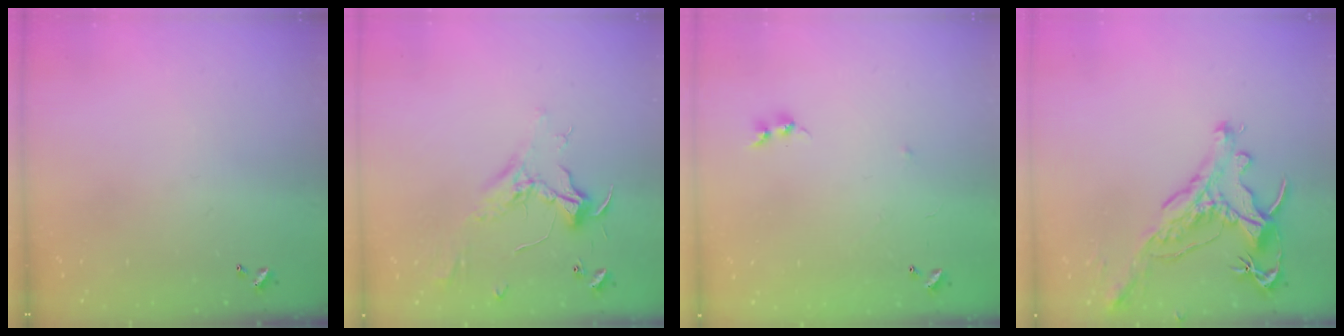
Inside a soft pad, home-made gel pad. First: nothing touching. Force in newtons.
{"total": 2.4, "press": 2.3, "slide": 0.7}
{"total": 7.7, "press": 7.7, "slide": 0.5}
{"total": 1.2, "press": 0.9, "slide": 0.9}